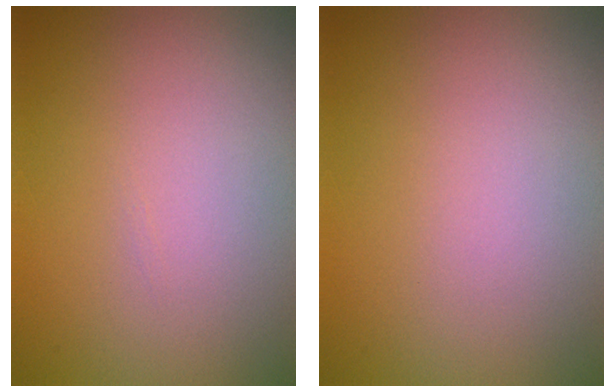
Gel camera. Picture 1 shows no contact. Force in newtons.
{"total": 0.0}